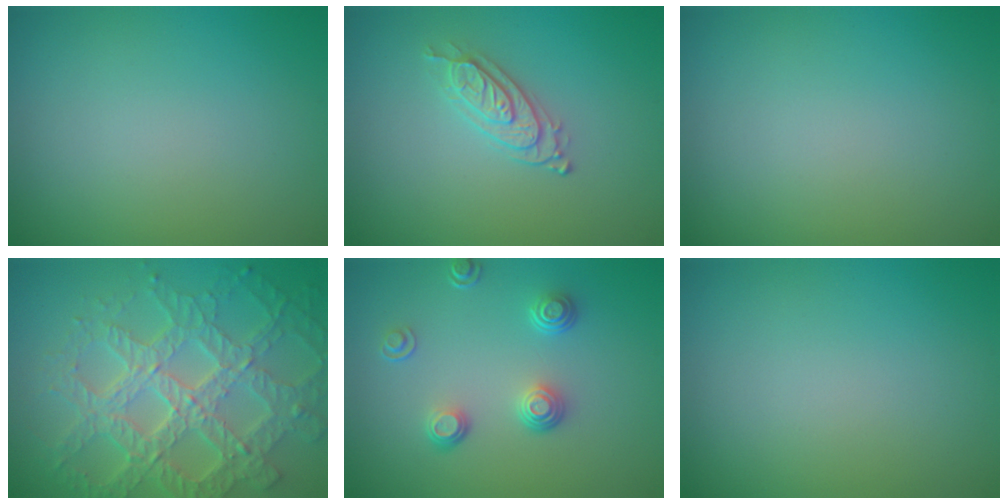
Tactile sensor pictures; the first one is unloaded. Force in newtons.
{"total": 2.2, "press": 2.1, "slide": 0.7}
{"total": 0.0}
{"total": 7.9, "press": 5.7, "slide": 5.6}
{"total": 2.6, "press": 1.7, "slide": 2.0}
{"total": 0.0}